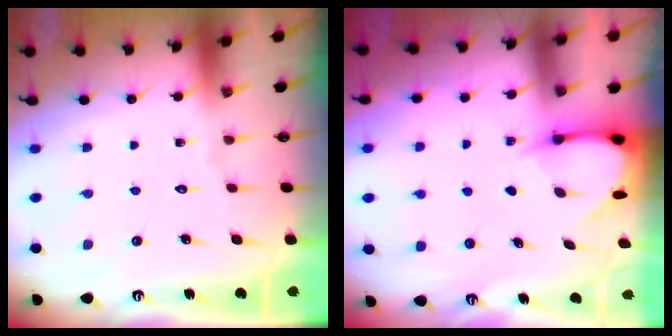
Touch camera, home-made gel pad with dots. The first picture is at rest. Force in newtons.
{"total": 3.8, "press": 3.8, "slide": 0.3}